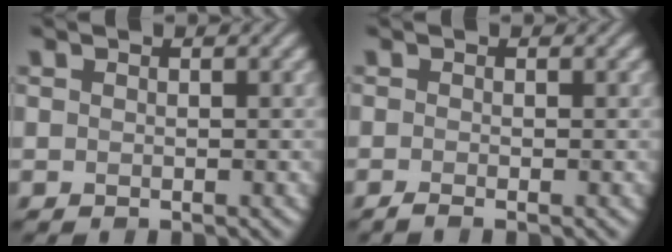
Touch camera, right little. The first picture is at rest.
{"total": 1.1, "force": [-0.6, 0.2, 0.9], "torque": [-0.012, -0.007, -0.016]}